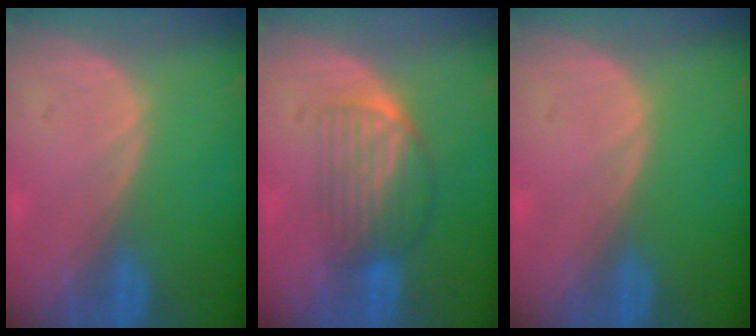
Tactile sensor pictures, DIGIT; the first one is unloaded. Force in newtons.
{"total": 6.8, "press": 5.8, "slide": 3.4}
{"total": 0.0}